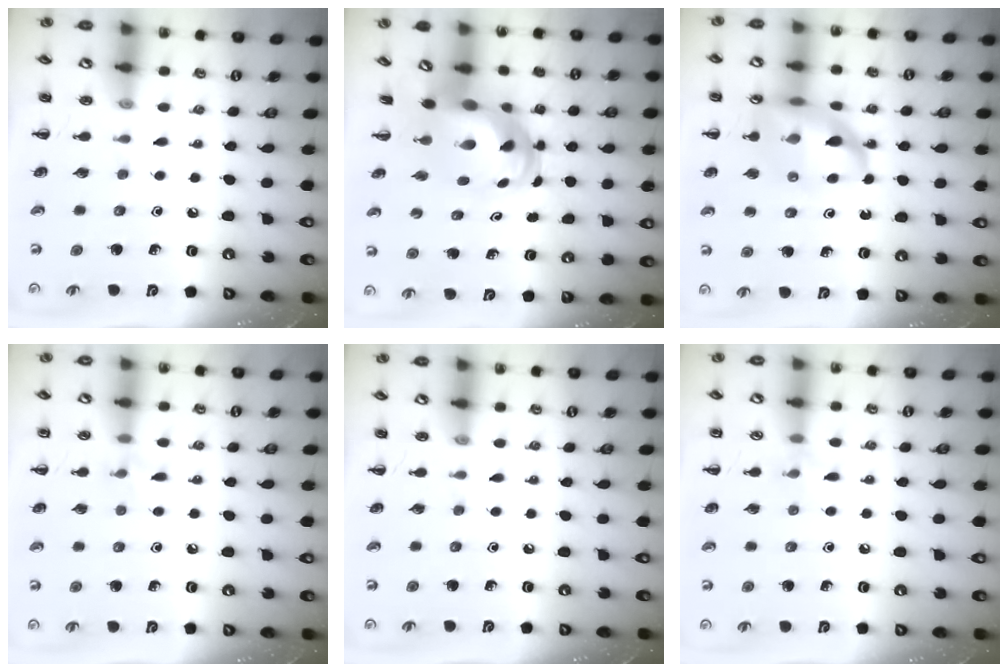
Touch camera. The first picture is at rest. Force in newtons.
{"total": 5.4, "press": 5.2, "slide": 1.7}
{"total": 18.1, "press": 17.7, "slide": 3.6}
{"total": 5.4, "press": 5.1, "slide": 1.9}
{"total": 0.0}
{"total": 5.6, "press": 5.3, "slide": 1.8}